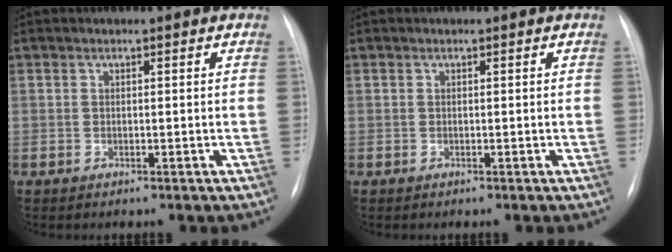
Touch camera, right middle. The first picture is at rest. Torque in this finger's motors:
{"motor_torque": [-0.53, -0.66, 0.04, 0.02]}